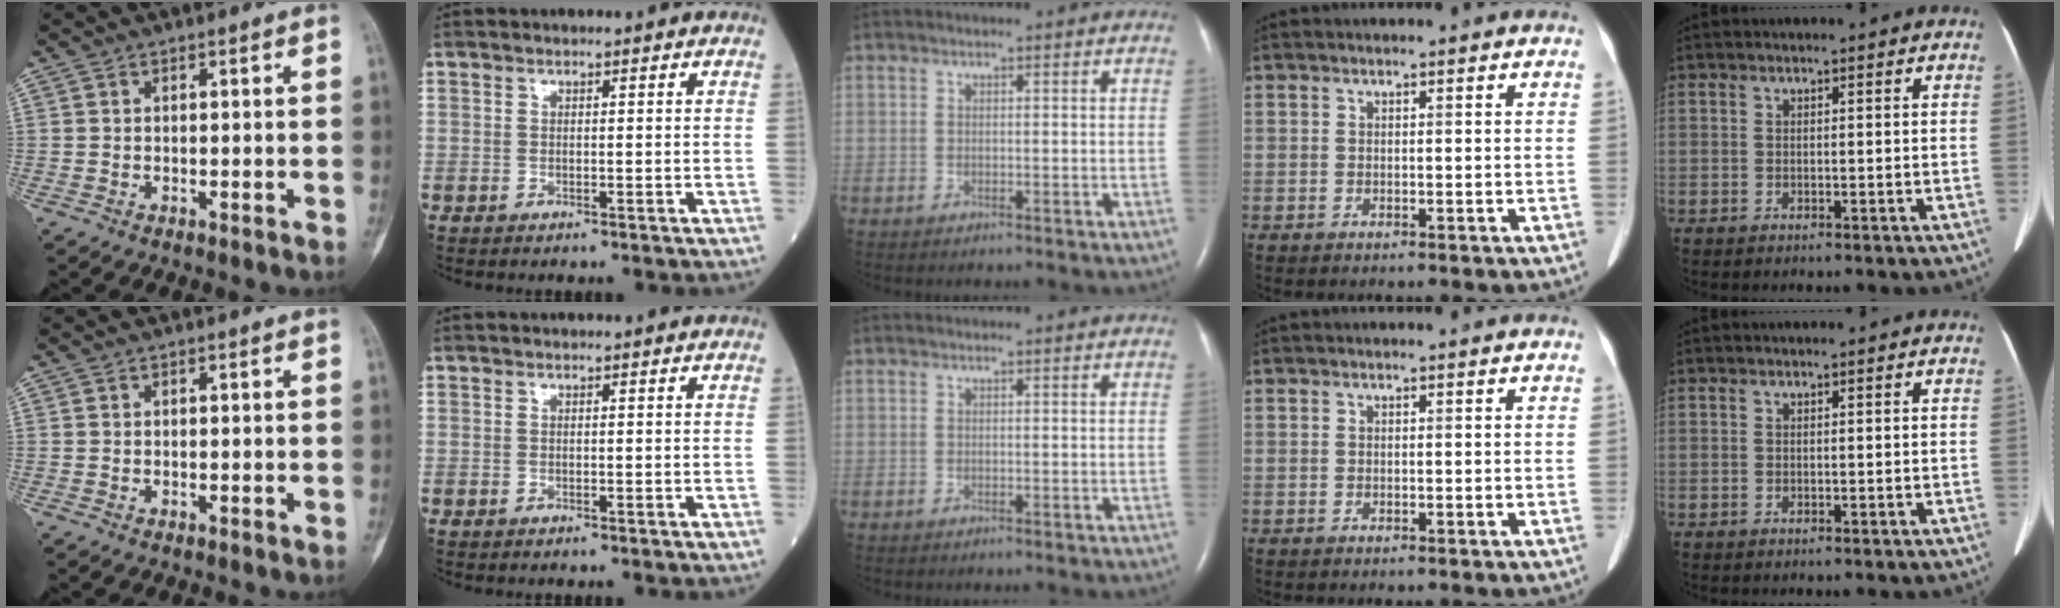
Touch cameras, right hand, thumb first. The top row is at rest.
{}